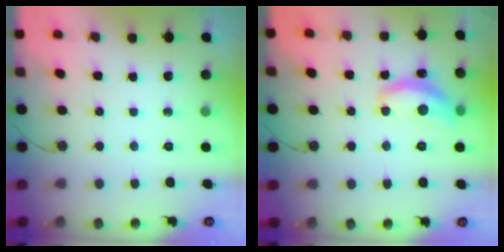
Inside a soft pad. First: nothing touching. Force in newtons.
{"total": 9.7, "press": 9.7, "slide": 0.8}